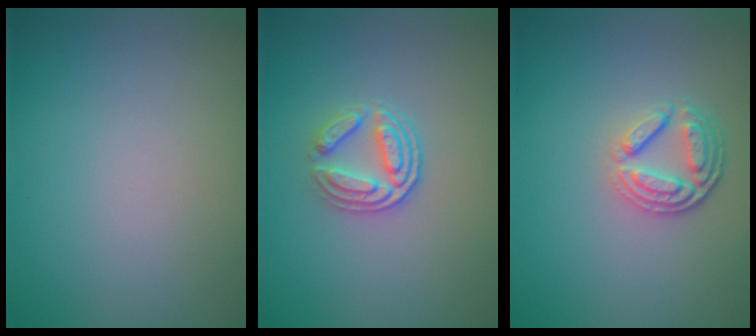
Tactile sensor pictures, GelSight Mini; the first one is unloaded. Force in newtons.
{"total": 3.1, "press": 2.6, "slide": 1.7}
{"total": 3.7, "press": 2.7, "slide": 2.4}